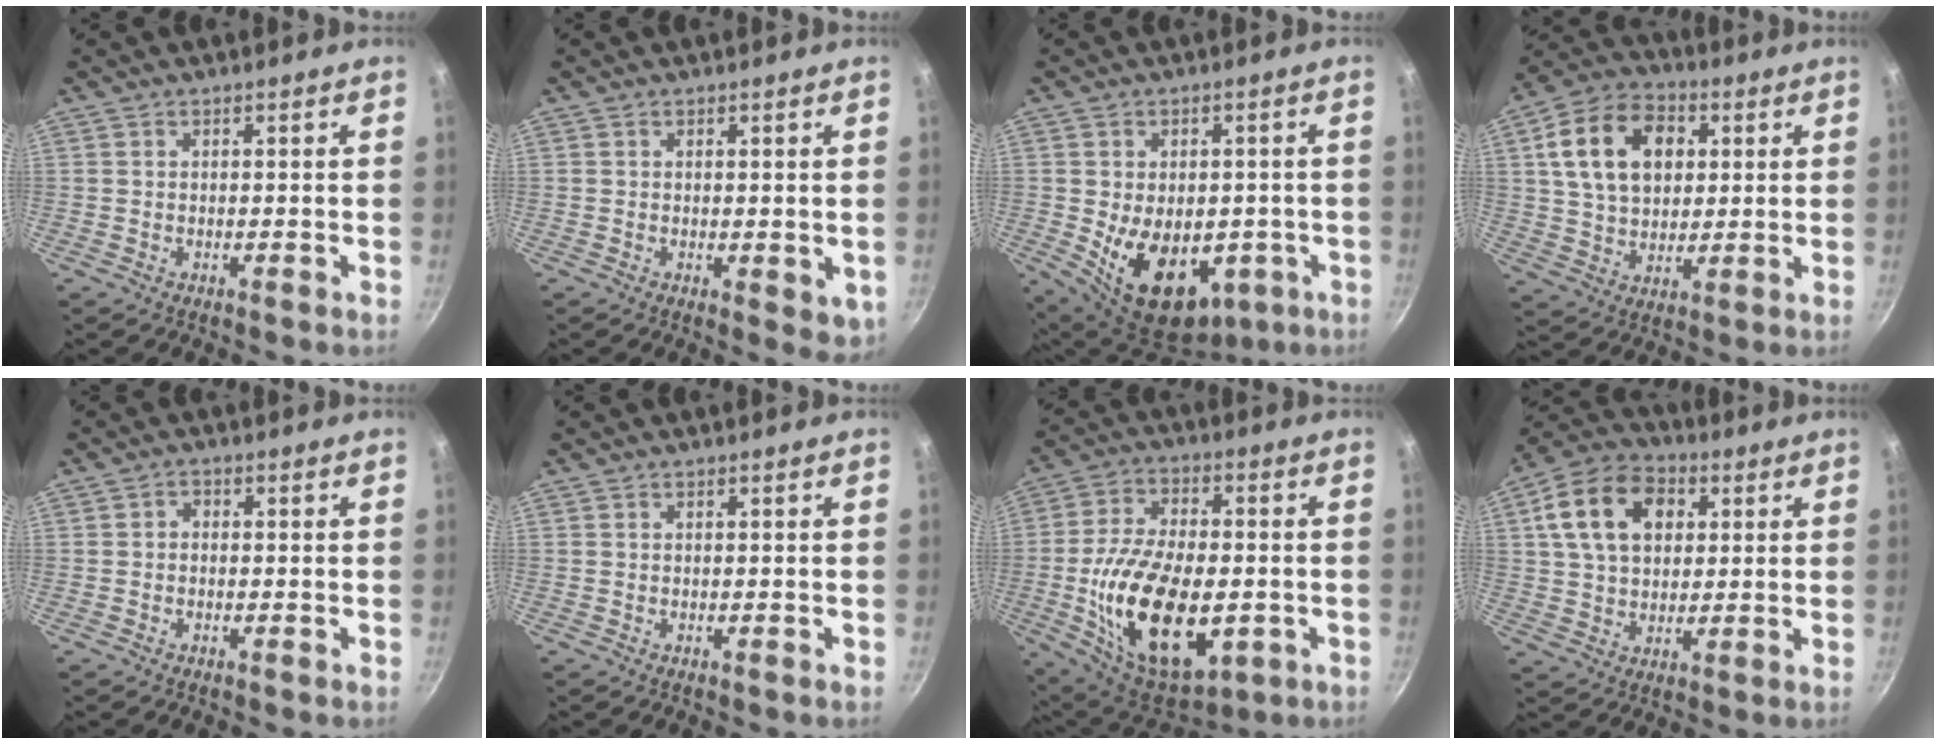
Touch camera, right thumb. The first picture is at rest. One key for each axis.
{"total": 3.7, "fx": 0.0, "fy": 1.9, "fz": 3.2, "tx": -0.039, "ty": -0.011, "tz": 0.002}
{"total": 16.7, "fx": -3.7, "fy": 11.0, "fz": 12.0, "tx": -0.156, "ty": -0.010, "tz": -0.029}
{"total": 16.3, "fx": 4.1, "fy": 11.6, "fz": 10.7, "tx": -0.163, "ty": 0.007, "tz": 0.061}
{"total": 1.5, "fx": -0.3, "fy": 1.3, "fz": 0.8, "tx": -0.011, "ty": 0.008, "tz": -0.008}
{"total": 0.0}
{"total": 24.1, "fx": -4.5, "fy": 13.3, "fz": 19.6, "tx": -0.341, "ty": 0.011, "tz": -0.064}
{"total": 15.4, "fx": 4.3, "fy": 10.9, "fz": 9.9, "tx": -0.154, "ty": 0.011, "tz": 0.061}